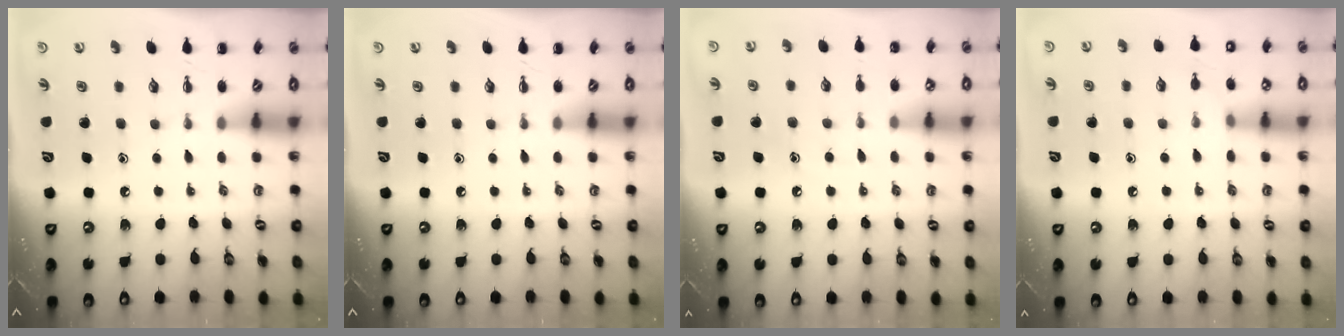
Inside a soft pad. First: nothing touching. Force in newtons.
{"total": 0.0}
{"total": 7.4, "press": 7.2, "slide": 1.8}
{"total": 7.8, "press": 7.5, "slide": 2.1}